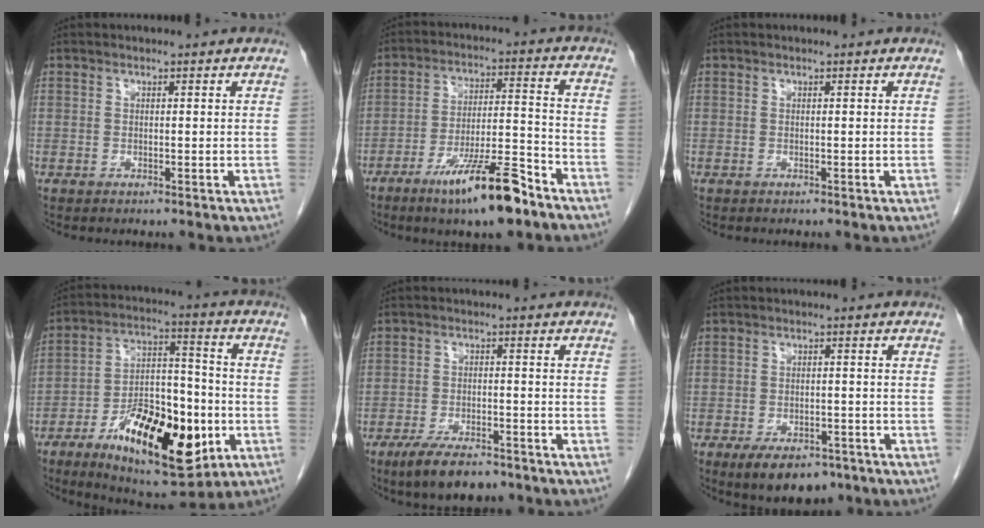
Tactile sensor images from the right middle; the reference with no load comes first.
{"total": 12.6, "force": [-8.4, 1.6, 9.2], "torque": [-0.156, -0.009, -0.141]}
{"total": 0.0}
{"total": 20.2, "force": [-7.9, 7.2, 17.1], "torque": [-0.286, 0.000, -0.116]}
{"total": 7.2, "force": [-5.3, 2.6, 4.1], "torque": [-0.074, -0.006, -0.087]}
{"total": 8.1, "force": [-5.5, 4.1, 4.3], "torque": [-0.061, -0.001, -0.079]}